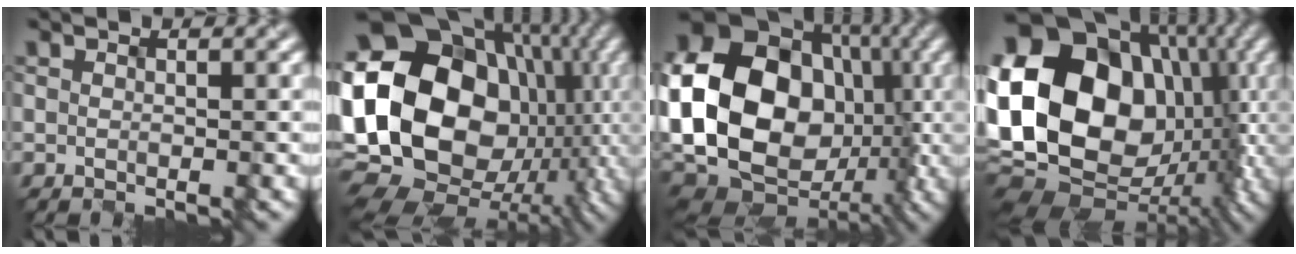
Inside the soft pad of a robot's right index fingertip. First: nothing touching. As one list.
[{"total": 20.6, "force": [-0.1, 16.1, 12.9], "torque": [-0.264, 0.013, 0.015]}, {"total": 19.9, "force": [-1.0, 15.7, 12.2], "torque": [-0.243, 0.004, -0.031]}, {"total": 18.9, "force": [0.7, 14.9, 11.6], "torque": [-0.221, 0.022, 0.019]}]